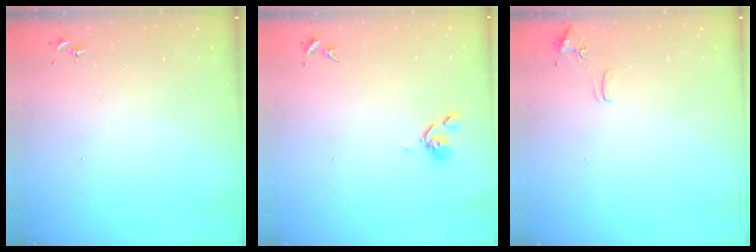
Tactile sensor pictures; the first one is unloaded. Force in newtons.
{"total": 6.4, "press": 6.2, "slide": 1.3}
{"total": 8.1, "press": 8.1, "slide": 0.7}